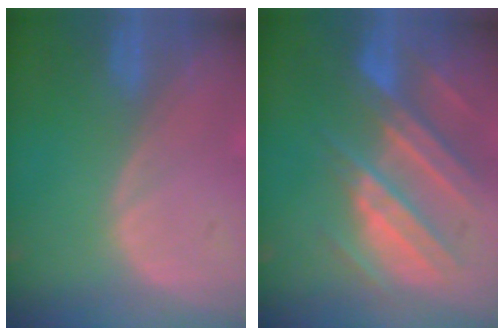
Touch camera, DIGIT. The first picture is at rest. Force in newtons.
{"total": 10.5, "press": 9.3, "slide": 4.9}